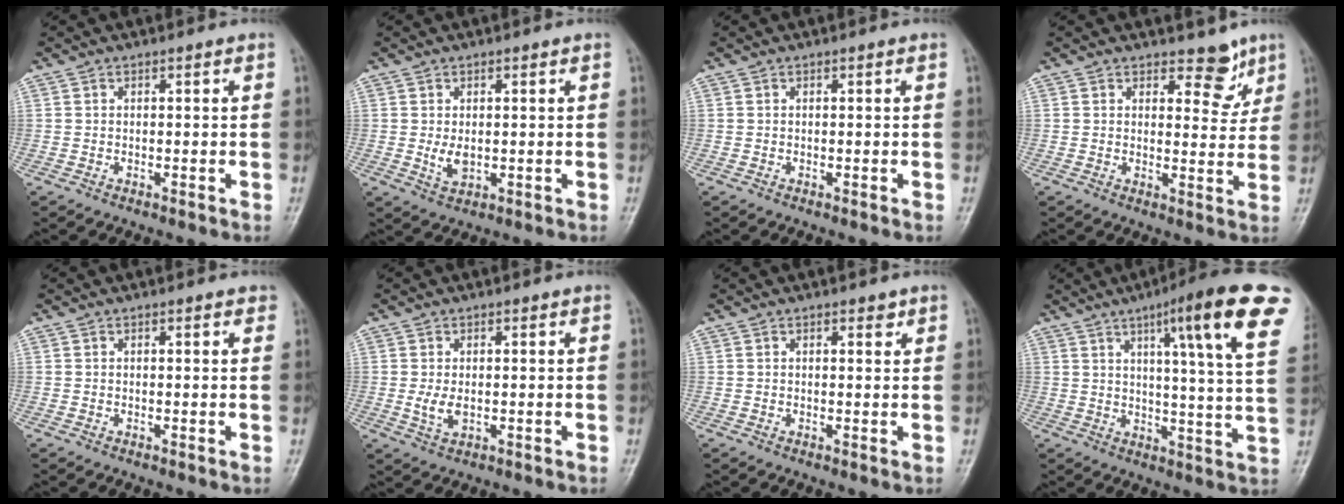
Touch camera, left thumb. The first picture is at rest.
{"total": 3.1, "force": [0.1, 1.9, 2.5], "torque": [-0.041, -0.009, 0.008]}
{"total": 0.0}
{"total": 5.3, "force": [3.8, 2.8, 2.3], "torque": [0.002, -0.026, 0.050]}
{"total": 1.2, "force": [0.7, 0.5, 0.8], "torque": [-0.008, -0.001, 0.005]}
{"total": 3.1, "force": [0.0, 1.8, 2.5], "torque": [-0.049, -0.008, 0.002]}
{"total": 1.5, "force": [1.0, 0.7, 0.9], "torque": [-0.005, -0.004, 0.011]}
{"total": 19.7, "force": [9.8, 2.1, 16.9], "torque": [-0.215, -0.031, 0.122]}